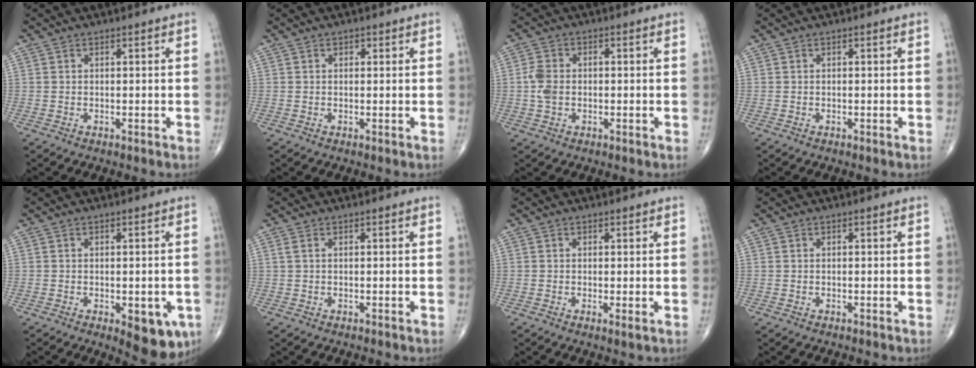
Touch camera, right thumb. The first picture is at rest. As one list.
[{"total": 0.8, "force": [0.4, 0.6, 0.3], "torque": [0.001, -0.001, 0.005]}, {"total": 4.2, "force": [-0.5, 3.0, 2.9], "torque": [-0.062, 0.012, -0.013]}, {"total": 0.0}, {"total": 8.2, "force": [-2.9, 3.6, 6.8], "torque": [-0.061, -0.008, -0.028]}, {"total": 0.8, "force": [0.3, 0.4, 0.7], "torque": [-0.021, 0.010, 0.008]}, {"total": 1.0, "force": [0.0, 0.2, 1.0], "torque": [-0.022, -0.006, -0.002]}, {"total": 0.0}]